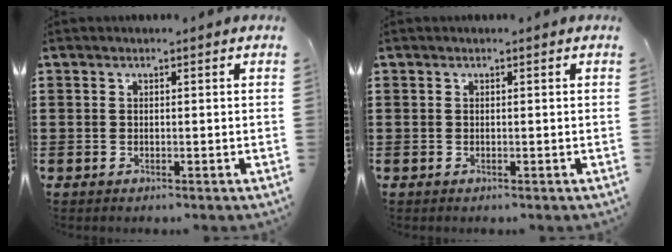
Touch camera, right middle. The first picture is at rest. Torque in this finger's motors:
{"motor_torque": [-0.05, 0.04, 0.01, -0.01]}